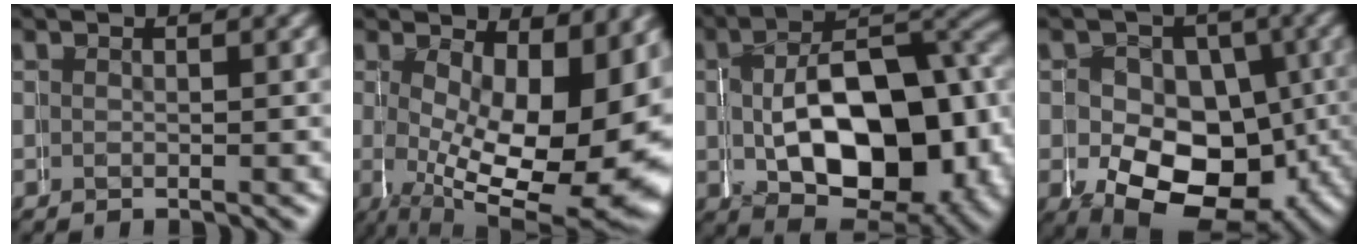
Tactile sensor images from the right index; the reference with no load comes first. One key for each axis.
{"total": 13.3, "fx": 0.0, "fy": 6.6, "fz": 11.5, "tx": -0.179, "ty": -0.050, "tz": 0.030}
{"total": 14.3, "fx": 0.0, "fy": 8.6, "fz": 11.5, "tx": -0.184, "ty": -0.030, "tz": 0.014}
{"total": 12.8, "fx": -4.2, "fy": 9.6, "fz": 7.3, "tx": -0.134, "ty": -0.082, "tz": -0.029}